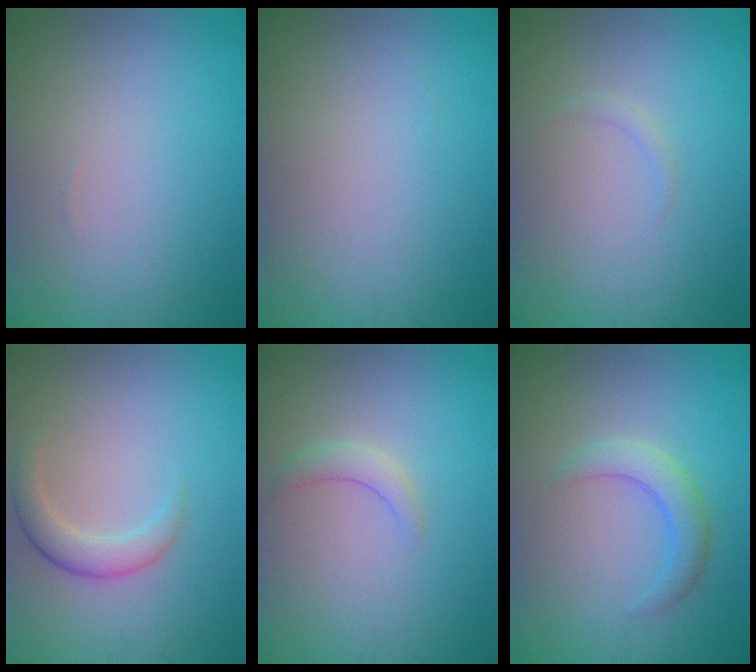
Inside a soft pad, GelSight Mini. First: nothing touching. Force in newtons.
{"total": 0.0}
{"total": 0.7, "press": 0.7, "slide": 0.1}
{"total": 2.4, "press": 2.4, "slide": 0.1}
{"total": 1.5, "press": 1.5, "slide": 0.3}
{"total": 2.7, "press": 2.7, "slide": 0.2}